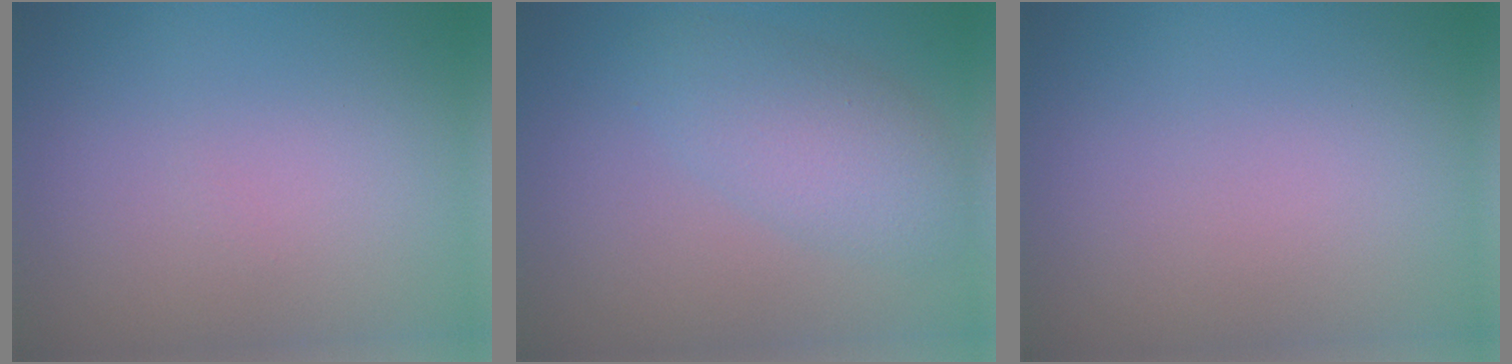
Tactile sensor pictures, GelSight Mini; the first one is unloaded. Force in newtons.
{"total": 3.8, "press": 3.8, "slide": 0.2}
{"total": 0.0}